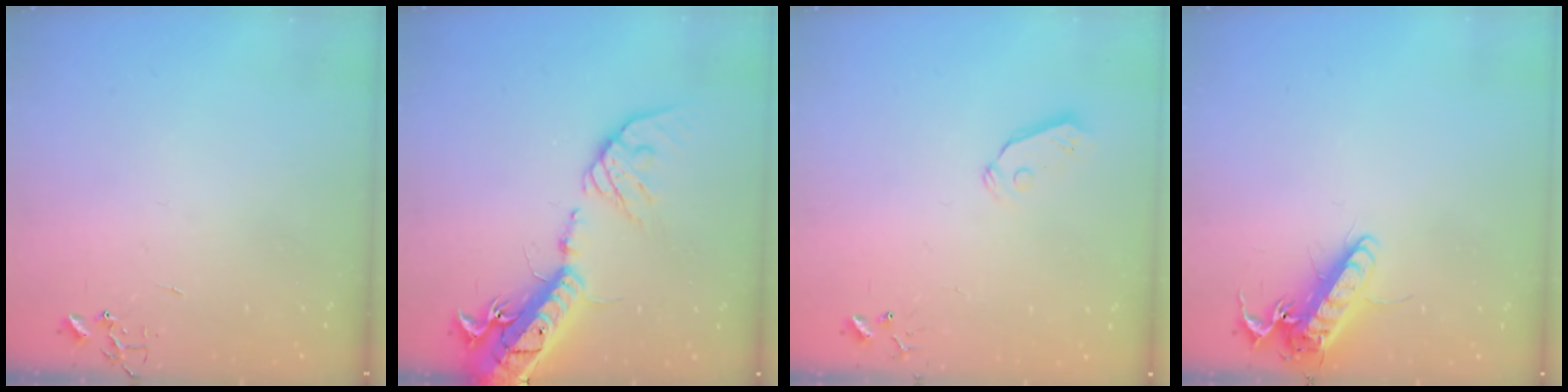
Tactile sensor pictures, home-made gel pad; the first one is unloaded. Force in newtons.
{"total": 21.1, "press": 20.7, "slide": 4.1}
{"total": 6.4, "press": 6.4, "slide": 0.6}
{"total": 13.4, "press": 13.2, "slide": 2.5}